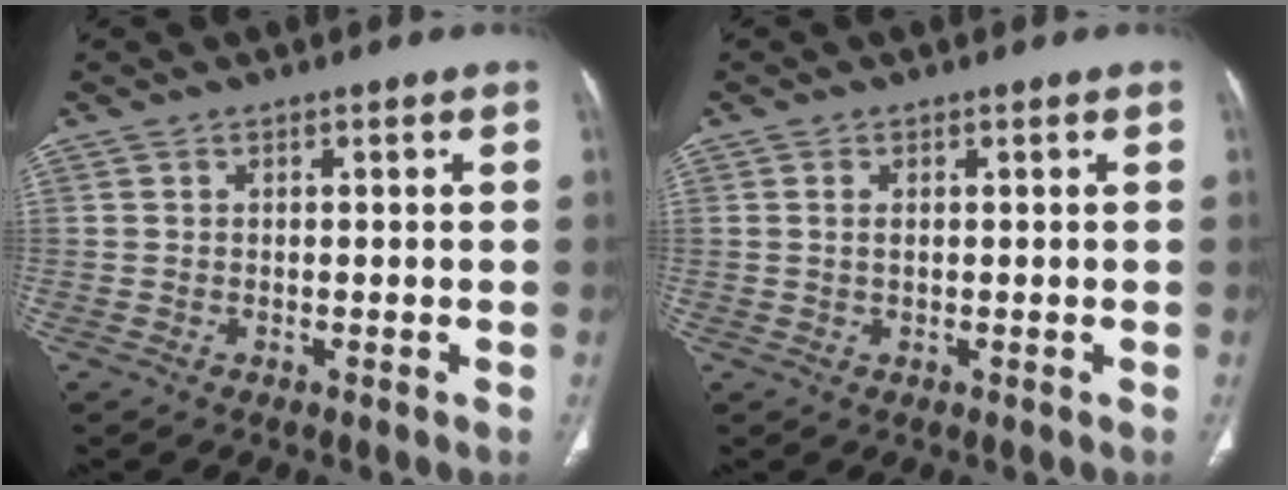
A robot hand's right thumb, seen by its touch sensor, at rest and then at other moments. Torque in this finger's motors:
{"motor_torque": [-0.51, 0.45, -0.41, 0.03, -0.06]}